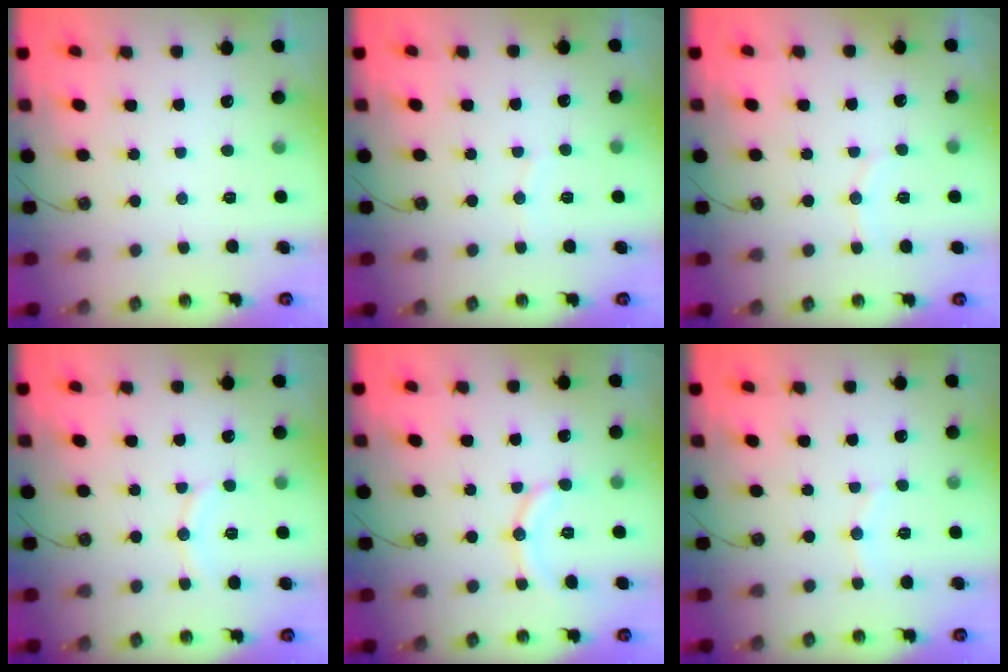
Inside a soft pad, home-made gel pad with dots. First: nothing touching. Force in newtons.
{"total": 3.3, "press": 3.3, "slide": 0.4}
{"total": 5.8, "press": 5.4, "slide": 2.1}
{"total": 7.2, "press": 7.1, "slide": 0.7}
{"total": 9.1, "press": 9.1, "slide": 0.0}
{"total": 6.4, "press": 6.4, "slide": 0.6}